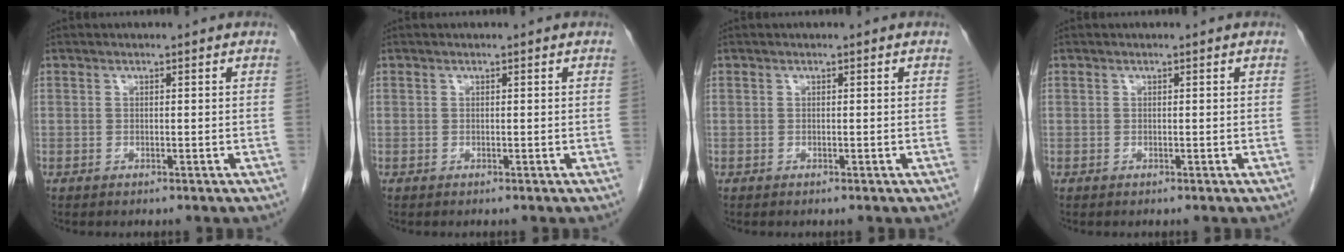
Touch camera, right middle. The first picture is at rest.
{"total": 0.0}
{"total": 0.0}
{"total": 0.0}